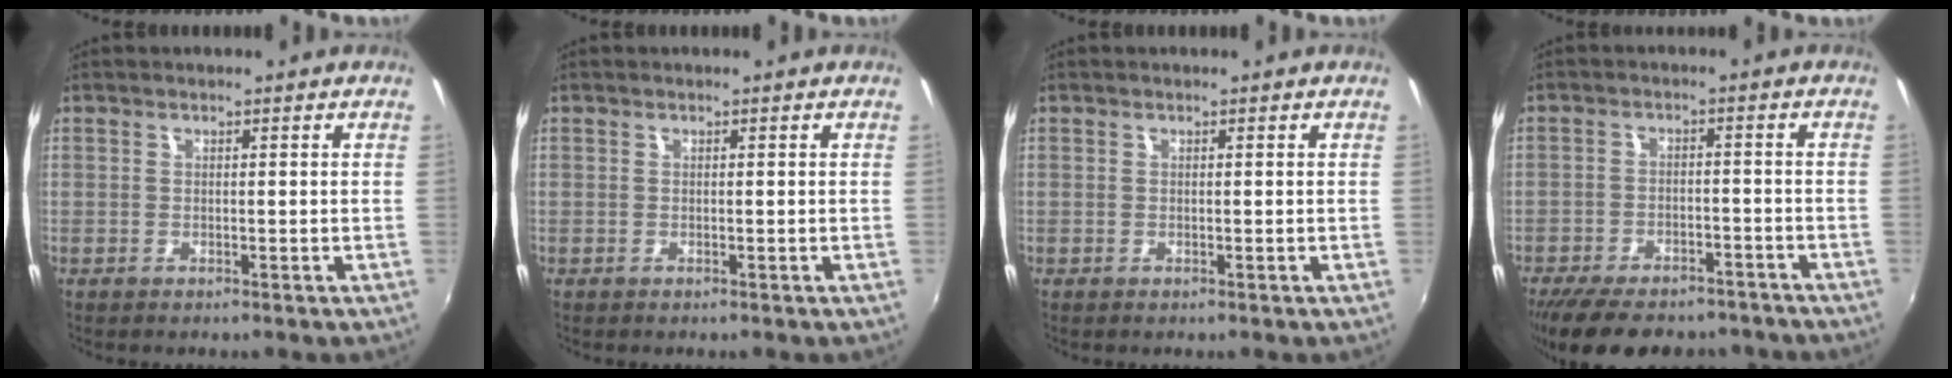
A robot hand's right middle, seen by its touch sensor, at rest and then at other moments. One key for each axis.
{"total": 0.0}
{"total": 0.0}
{"total": 15.8, "fx": -12.5, "fy": 6.6, "fz": 7.0, "tx": -0.155, "ty": -0.010, "tz": -0.177}